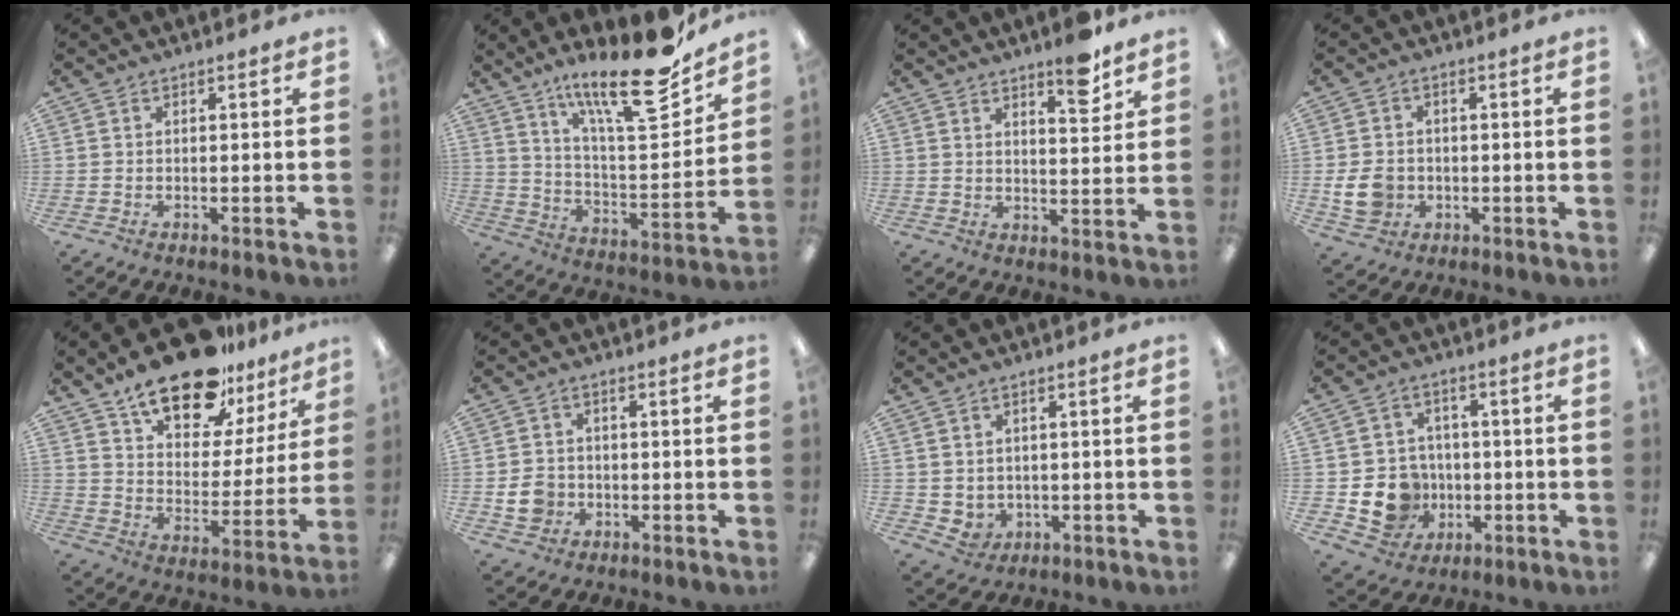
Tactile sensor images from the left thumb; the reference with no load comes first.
{"total": 21.7, "force": [16.1, 4.9, 13.7], "torque": [-0.224, -0.107, 0.261]}
{"total": 7.6, "force": [5.8, 1.8, 4.6], "torque": [-0.056, -0.035, 0.093]}
{"total": 7.2, "force": [-1.2, 5.9, 3.9], "torque": [-0.070, 0.007, -0.021]}
{"total": 19.4, "force": [14.8, 8.3, 9.4], "torque": [-0.154, -0.093, 0.257]}
{"total": 5.6, "force": [-1.2, 4.9, 2.3], "torque": [-0.030, 0.004, -0.022]}
{"total": 3.2, "force": [1.4, 2.9, 0.5], "torque": [-0.017, -0.005, 0.027]}
{"total": 10.2, "force": [-2.2, 9.4, 3.4], "torque": [-0.086, 0.020, -0.030]}